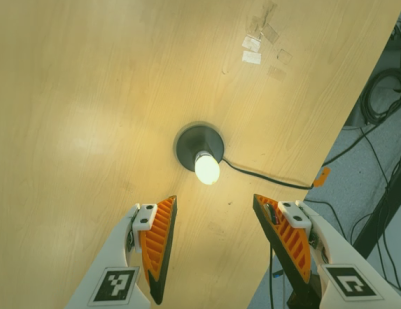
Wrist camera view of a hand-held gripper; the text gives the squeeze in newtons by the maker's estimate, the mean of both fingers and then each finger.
{"total": 0.0}